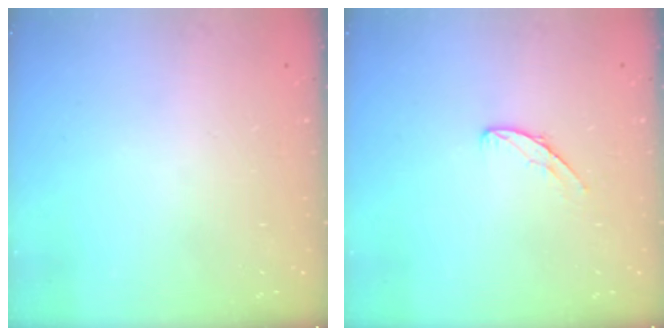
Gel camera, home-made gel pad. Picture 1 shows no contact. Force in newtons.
{"total": 4.7, "press": 4.6, "slide": 0.4}